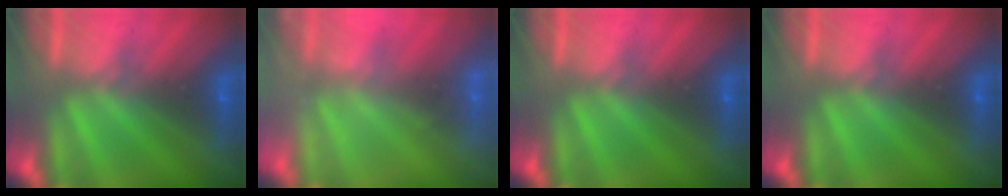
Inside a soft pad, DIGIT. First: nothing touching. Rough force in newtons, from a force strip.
{"total": 2.1}
{"total": 0.0}
{"total": 0.0}